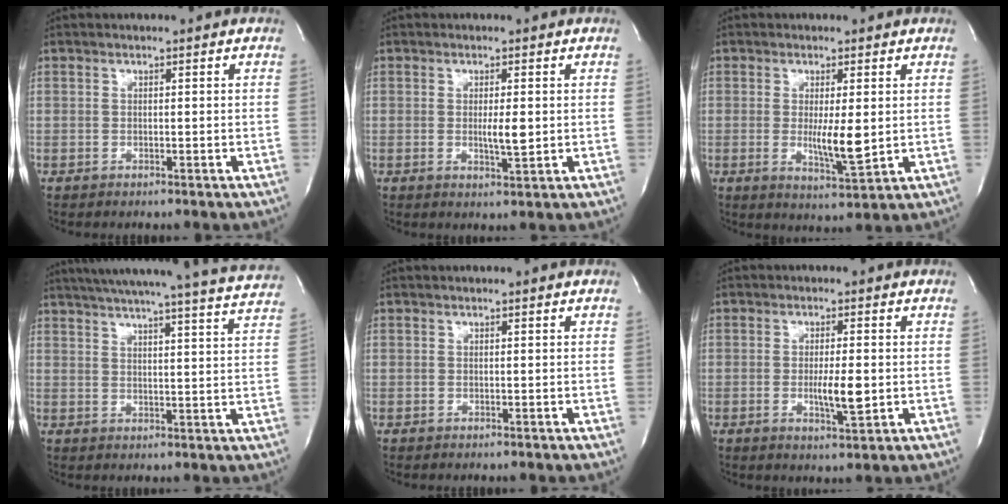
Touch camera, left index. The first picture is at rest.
{"total": 2.9, "force": [0.1, 0.4, 2.8], "torque": [-0.051, -0.009, 0.002]}
{"total": 5.6, "force": [0.1, 0.8, 5.6], "torque": [-0.097, -0.018, 0.005]}
{"total": 26.6, "force": [24.5, 0.0, 10.2], "torque": [-0.165, -0.048, 0.298]}
{"total": 0.7, "force": [0.6, 0.0, 0.3], "torque": [-0.003, 0.008, 0.009]}
{"total": 4.5, "force": [-0.6, 0.7, 4.4], "torque": [-0.080, -0.010, -0.007]}